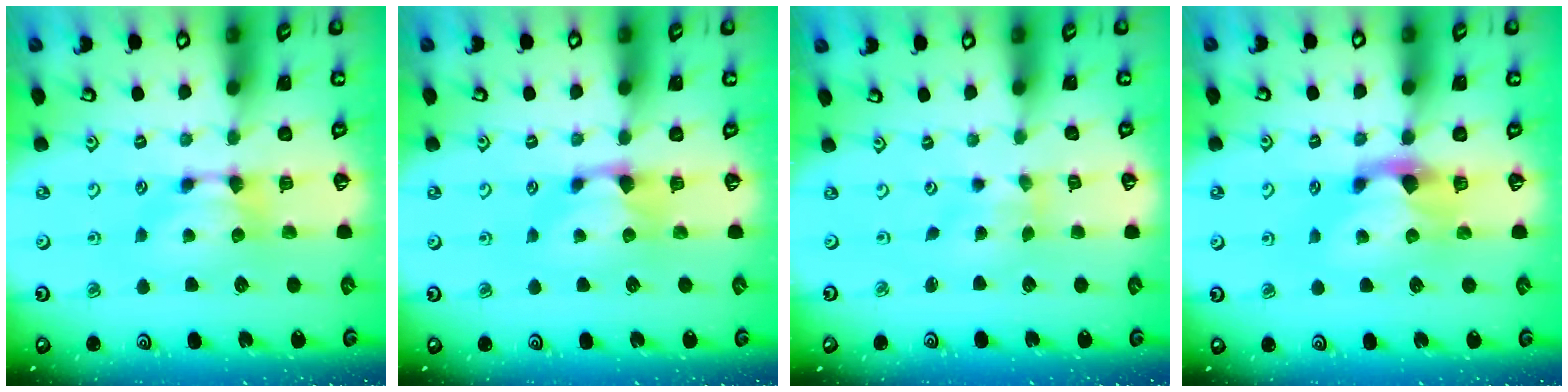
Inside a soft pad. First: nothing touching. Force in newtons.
{"total": 0.9, "press": 0.5, "slide": 0.7}
{"total": 1.9, "press": 1.6, "slide": 0.9}
{"total": 2.0, "press": 1.6, "slide": 1.2}